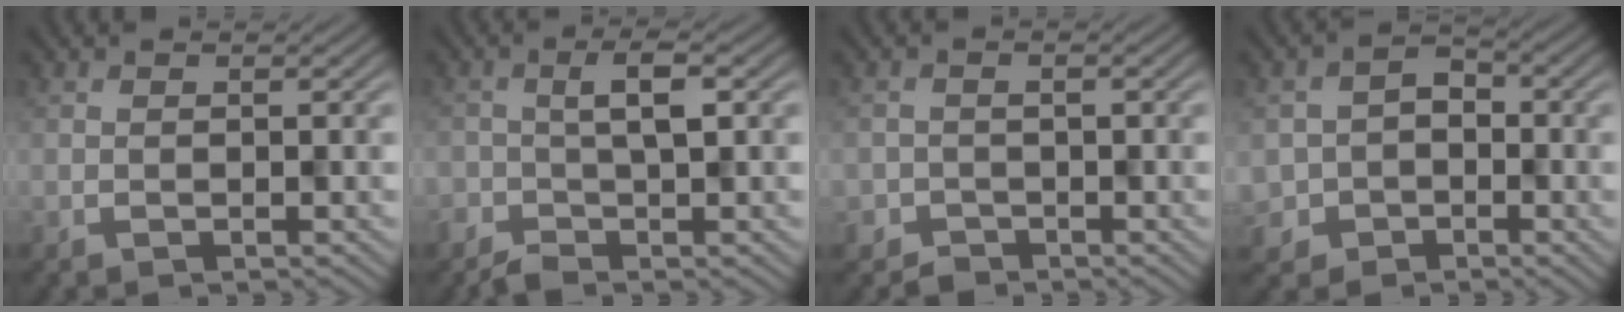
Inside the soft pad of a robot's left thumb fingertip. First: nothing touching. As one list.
[{"total": 3.0, "force": [-1.3, 0.9, 2.5], "torque": [-0.045, 0.007, -0.033]}, {"total": 2.1, "force": [-1.6, 1.4, -0.2], "torque": [0.011, -0.003, -0.031]}, {"total": 4.3, "force": [-1.6, 3.8, 1.3], "torque": [-0.028, -0.006, -0.036]}]